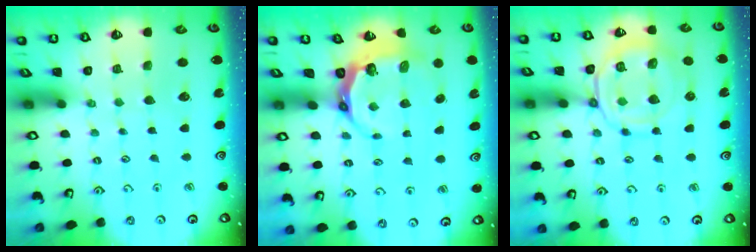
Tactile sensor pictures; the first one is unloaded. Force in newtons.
{"total": 7.1, "press": 6.1, "slide": 3.6}
{"total": 12.7, "press": 12.6, "slide": 1.5}